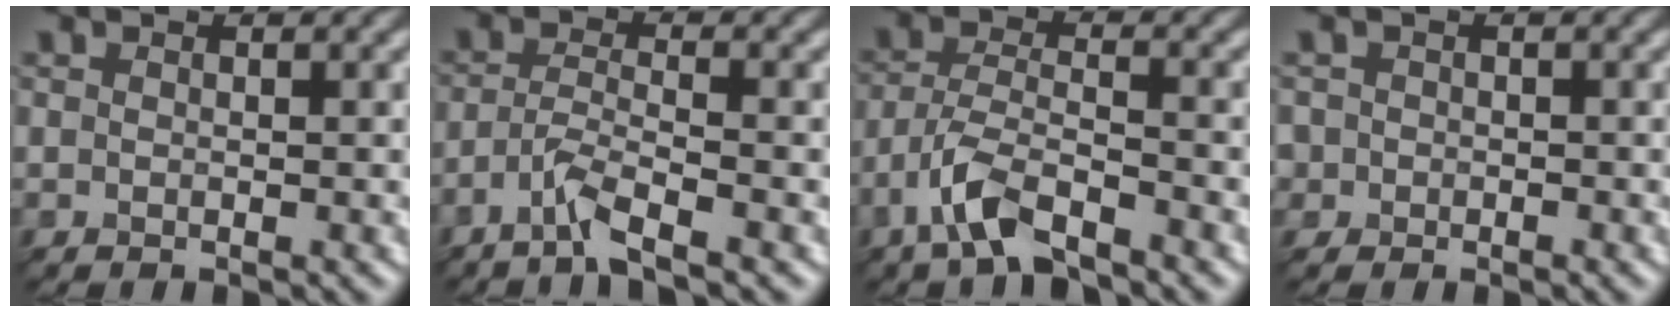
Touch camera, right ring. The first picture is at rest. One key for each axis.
{"total": 2.9, "fx": -2.5, "fy": -0.6, "fz": 1.2, "tx": -0.047, "ty": 0.009, "tz": -0.043}
{"total": 4.0, "fx": -3.5, "fy": 0.3, "fz": 1.9, "tx": -0.060, "ty": 0.005, "tz": -0.059}
{"total": 1.5, "fx": -1.0, "fy": 0.0, "fz": -1.1, "tx": 0.010, "ty": 0.004, "tz": -0.002}